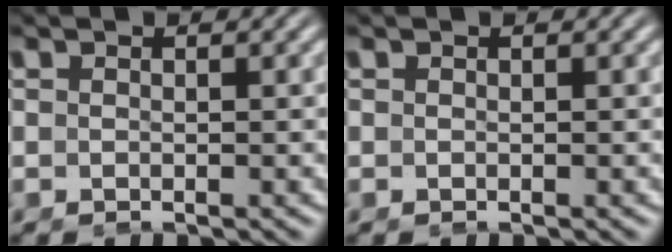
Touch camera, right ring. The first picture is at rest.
{"total": 0.0}